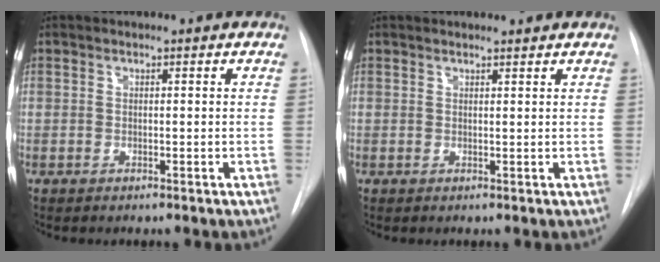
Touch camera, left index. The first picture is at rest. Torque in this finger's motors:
{"motor_torque": [0.81, -1.33, -0.31, -0.01]}